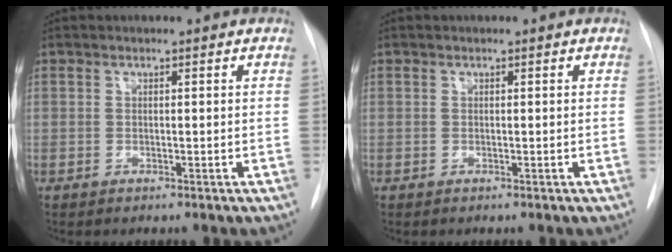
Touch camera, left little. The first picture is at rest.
{"total": 0.0}